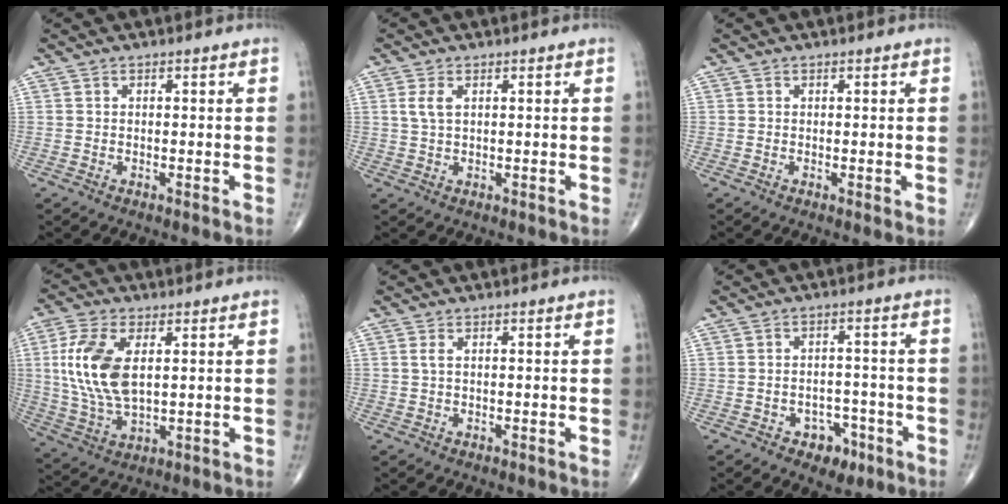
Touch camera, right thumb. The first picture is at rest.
{"total": 2.9, "force": [0.9, 1.4, 2.4], "torque": [-0.053, 0.004, 0.022]}
{"total": 0.9, "force": [0.0, 0.1, 0.9], "torque": [-0.019, -0.005, -0.001]}
{"total": 13.3, "force": [2.5, 6.8, 11.1], "torque": [-0.239, -0.008, 0.054]}
{"total": 1.0, "force": [0.3, 0.3, 1.0], "torque": [-0.028, 0.005, 0.007]}
{"total": 5.6, "force": [-3.0, 3.9, 2.6], "torque": [-0.007, 0.026, -0.039]}